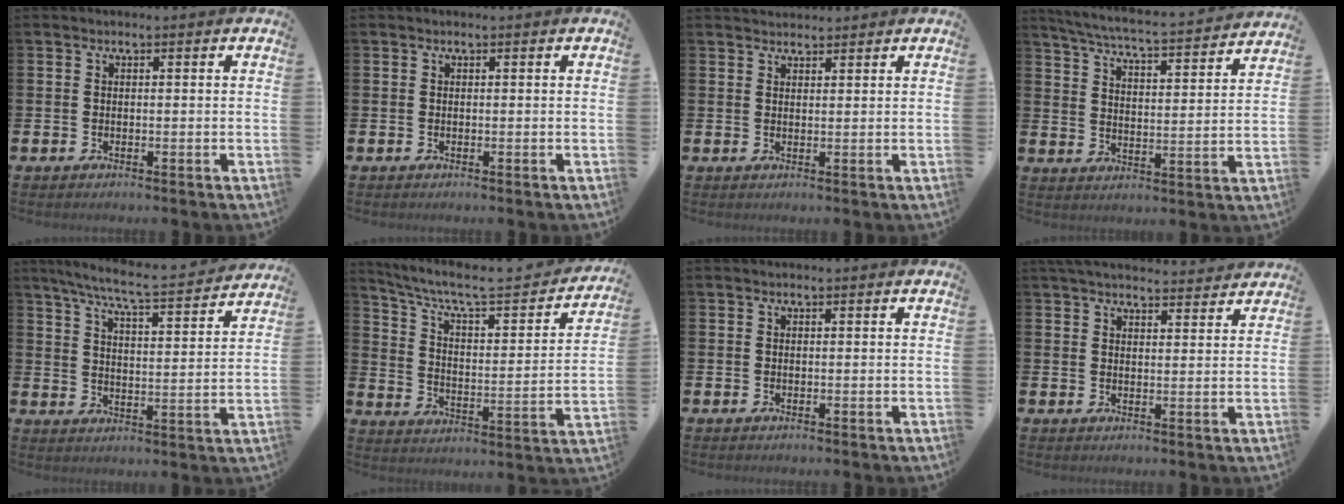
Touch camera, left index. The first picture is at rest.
{"total": 0.0}
{"total": 2.0, "force": [1.9, 0.6, 0.0], "torque": [0.009, -0.007, 0.033]}
{"total": 5.7, "force": [5.4, 0.1, 1.8], "torque": [-0.059, -0.045, 0.088]}
{"total": 7.4, "force": [6.7, 0.2, 3.1], "torque": [-0.079, -0.048, 0.111]}
{"total": 7.7, "force": [6.4, 1.9, 3.8], "torque": [-0.098, -0.047, 0.101]}
{"total": 0.0}
{"total": 4.4, "force": [4.3, 0.7, 0.8], "torque": [-0.021, -0.021, 0.078]}